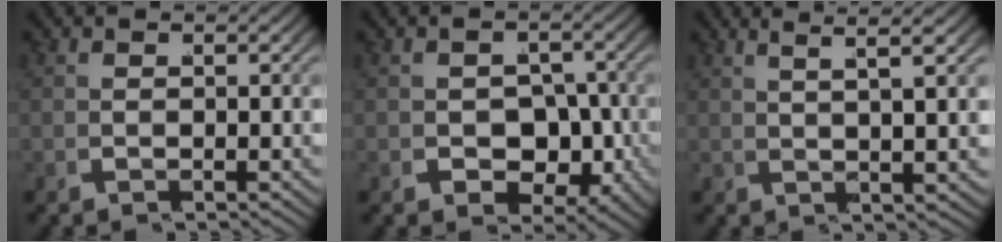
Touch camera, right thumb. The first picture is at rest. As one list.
[{"total": 5.7, "force": [-0.9, 4.5, 3.4], "torque": [-0.071, -0.027, 0.003]}, {"total": 5.2, "force": [3.5, 0.8, 3.9], "torque": [-0.046, 0.016, 0.061]}]